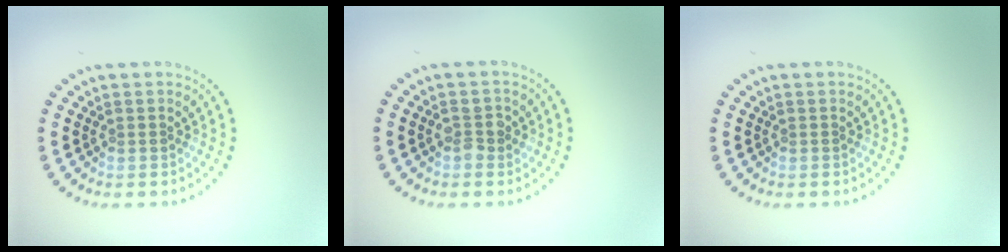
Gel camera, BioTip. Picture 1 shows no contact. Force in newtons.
{"total": 1.4, "press": 1.4, "slide": 0.2}
{"total": 0.0}